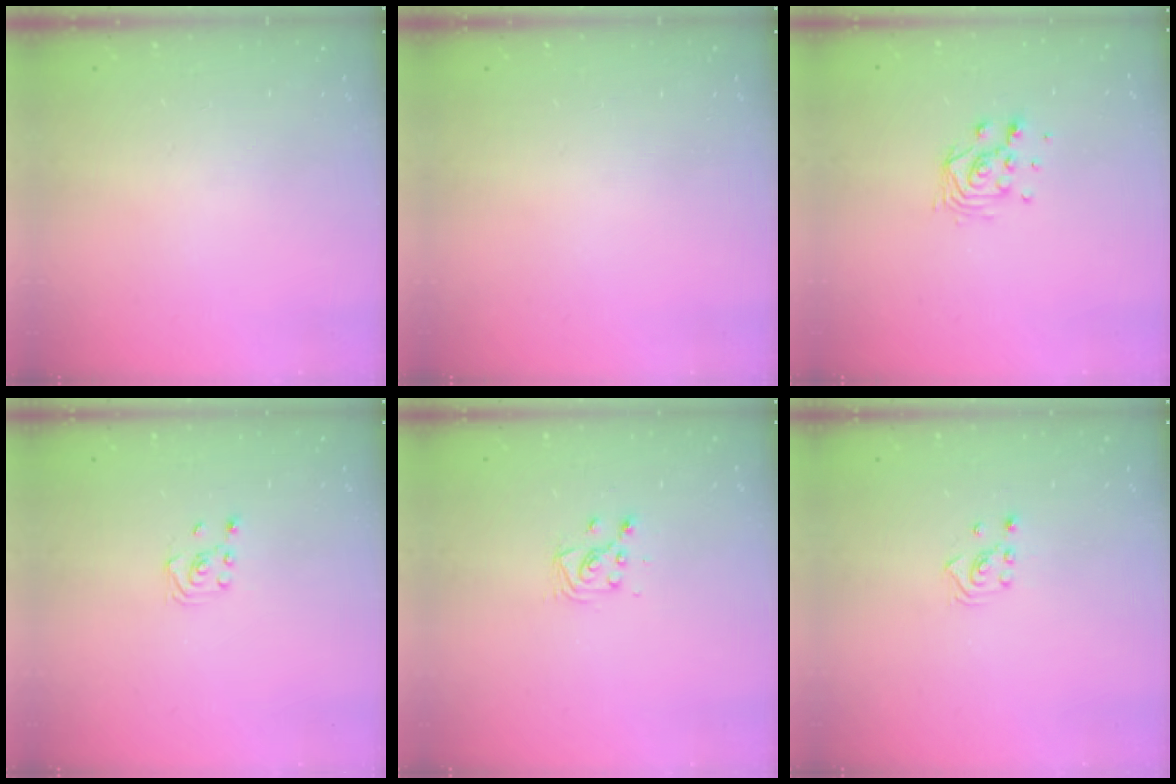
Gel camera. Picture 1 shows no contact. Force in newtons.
{"total": 0.0}
{"total": 7.5, "press": 7.5, "slide": 0.4}
{"total": 2.0, "press": 1.8, "slide": 0.8}
{"total": 4.8, "press": 4.8, "slide": 0.5}
{"total": 2.2, "press": 2.2, "slide": 0.2}